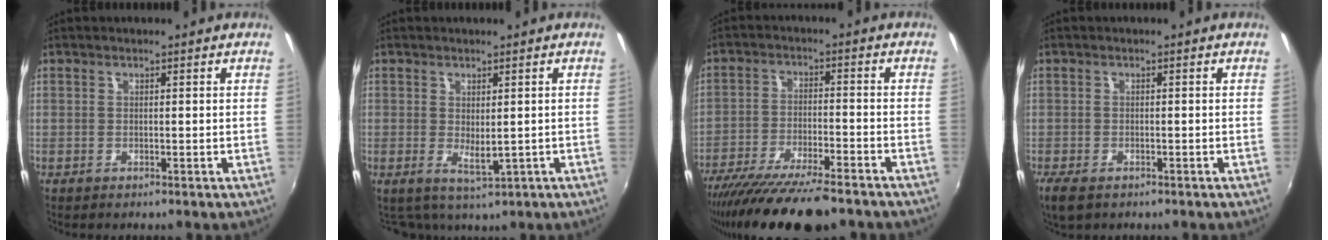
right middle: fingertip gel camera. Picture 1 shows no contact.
{"total": 2.6, "force": [-0.1, 1.4, 2.2], "torque": [-0.034, -0.008, 0.003]}
{"total": 17.4, "force": [-14.4, 2.6, 9.3], "torque": [-0.183, -0.043, -0.234]}
{"total": 4.2, "force": [-2.8, 2.0, 2.5], "torque": [-0.060, -0.017, -0.049]}